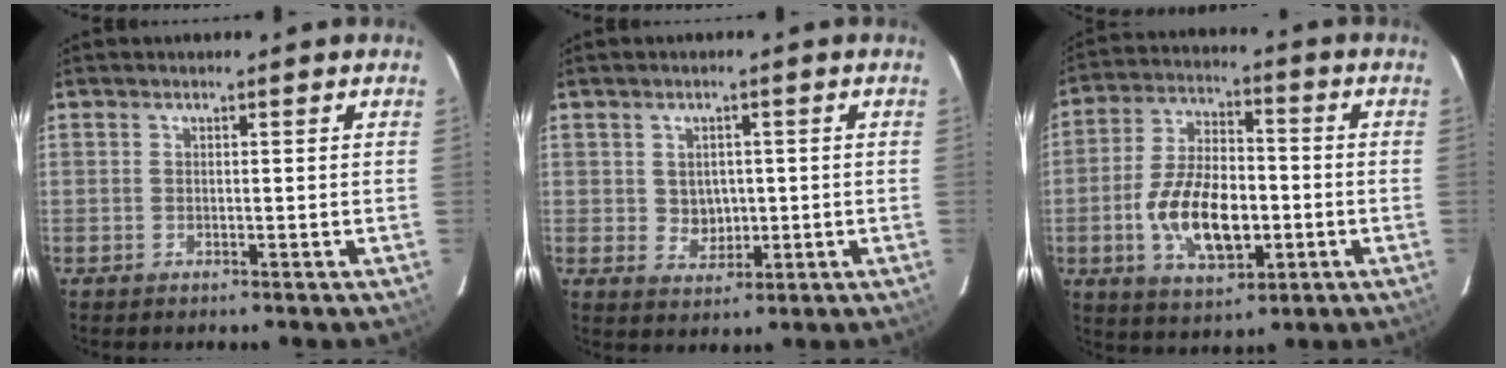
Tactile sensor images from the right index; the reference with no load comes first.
{"total": 3.9, "force": [0.3, 3.6, 1.5], "torque": [-0.027, 0.006, 0.013]}
{"total": 14.6, "force": [-3.5, 7.5, 12.0], "torque": [-0.239, 0.006, -0.054]}